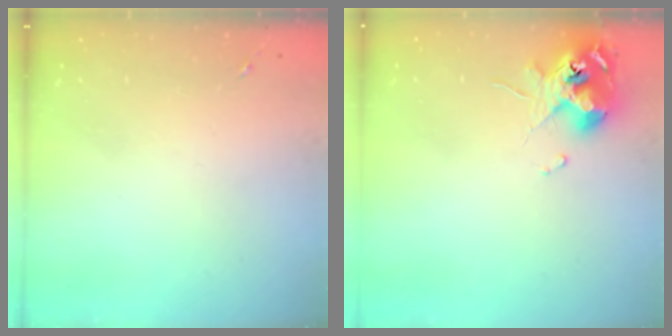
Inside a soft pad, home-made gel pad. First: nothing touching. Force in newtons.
{"total": 11.8, "press": 11.7, "slide": 1.1}